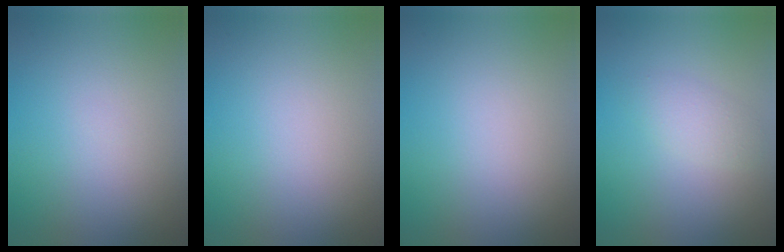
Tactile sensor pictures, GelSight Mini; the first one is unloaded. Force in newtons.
{"total": 0.0}
{"total": 0.0}
{"total": 1.9, "press": 1.9, "slide": 0.1}